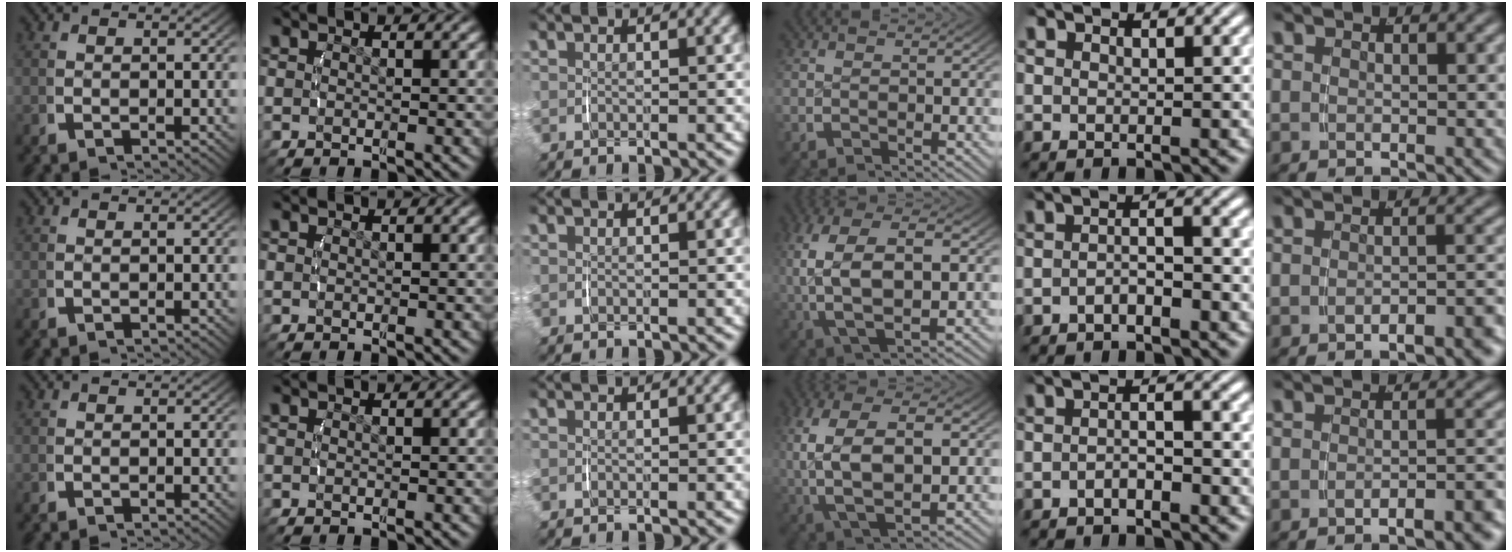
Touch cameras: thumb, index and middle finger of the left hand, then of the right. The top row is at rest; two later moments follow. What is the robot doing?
{"motion": "lift_and_place", "object": "napkin"}